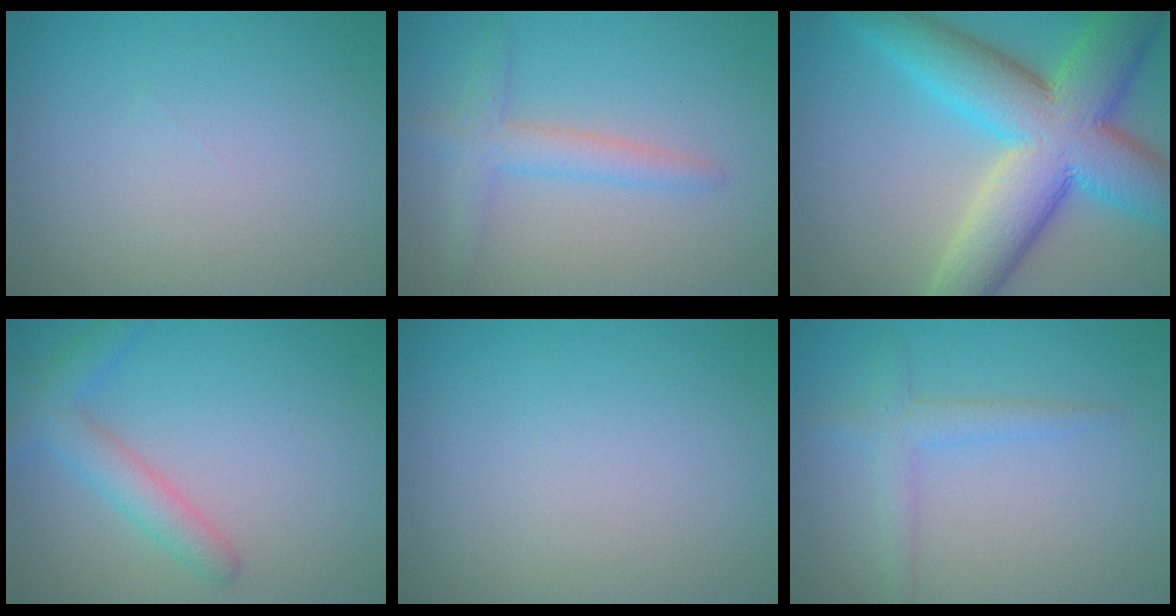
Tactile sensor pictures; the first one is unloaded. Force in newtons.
{"total": 2.7, "press": 2.6, "slide": 0.1}
{"total": 12.7, "press": 12.7, "slide": 0.6}
{"total": 3.0, "press": 3.0, "slide": 0.2}
{"total": 0.0}
{"total": 2.1, "press": 2.1, "slide": 0.0}